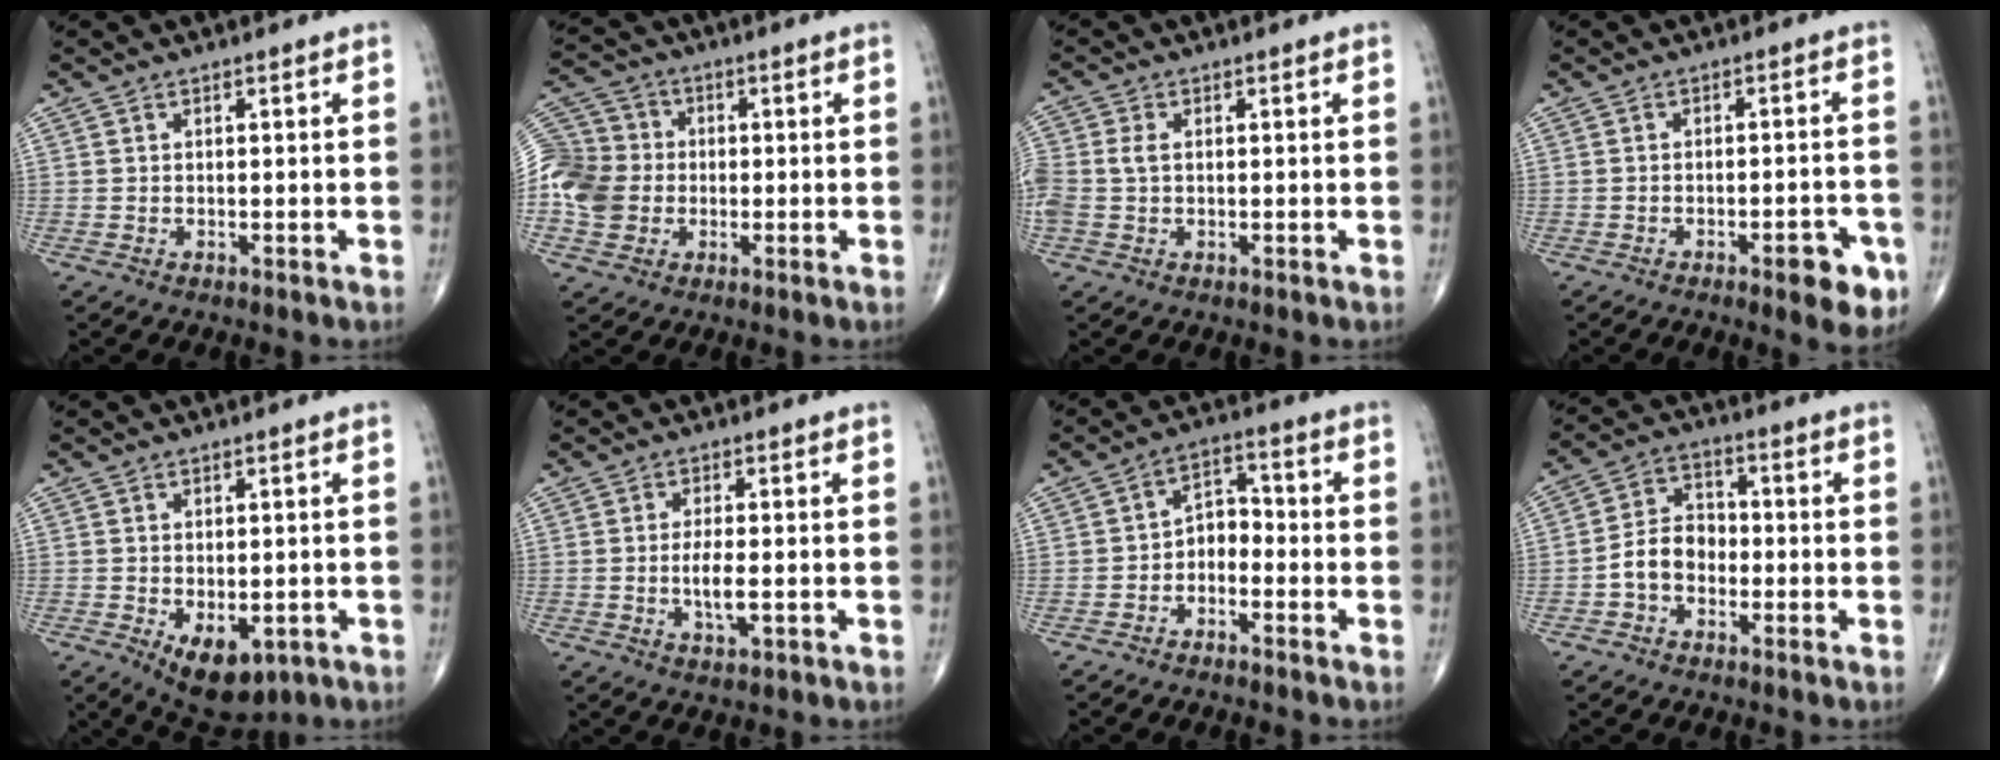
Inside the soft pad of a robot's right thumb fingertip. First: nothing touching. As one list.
[{"total": 12.4, "force": [-1.8, 10.8, 5.9], "torque": [-0.120, 0.023, -0.038]}, {"total": 4.1, "force": [0.1, 2.8, 3.1], "torque": [-0.091, 0.010, 0.000]}, {"total": 7.3, "force": [-3.7, 2.4, 5.9], "torque": [-0.055, 0.015, -0.043]}, {"total": 8.3, "force": [-2.9, 4.7, 6.2], "torque": [-0.077, -0.007, -0.030]}, {"total": 4.2, "force": [-0.7, 1.3, 3.9], "torque": [-0.076, -0.007, -0.014]}, {"total": 5.0, "force": [-2.3, 3.4, 2.9], "torque": [-0.030, 0.036, -0.053]}, {"total": 7.1, "force": [-2.1, 5.2, 4.2], "torque": [-0.057, 0.031, -0.052]}]